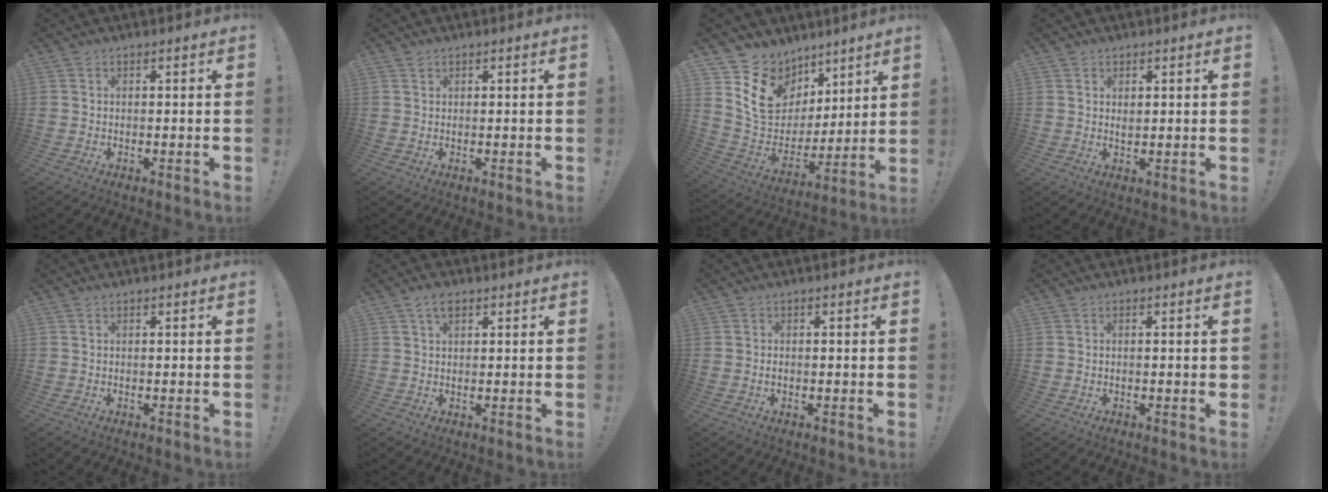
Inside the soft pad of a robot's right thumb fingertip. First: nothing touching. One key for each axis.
{"total": 1.0, "fx": 0.9, "fy": 0.5, "fz": 0.2, "tx": -0.003, "ty": -0.002, "tz": 0.018}
{"total": 16.4, "fx": 8.5, "fy": 12.3, "fz": 6.8, "tx": -0.107, "ty": -0.047, "tz": 0.167}
{"total": 1.5, "fx": 1.1, "fy": 0.9, "fz": 0.6, "tx": 0.002, "ty": -0.004, "tz": 0.017}
{"total": 0.0}
{"total": 3.5, "fx": 1.9, "fy": 1.9, "fz": 2.3, "tx": -0.035, "ty": -0.002, "tz": 0.032}
{"total": 0.6, "fx": -0.2, "fy": 0.3, "fz": 0.5, "tx": -0.012, "ty": 0.002, "tz": -0.004}
{"total": 0.9, "fx": 0.0, "fy": 0.3, "fz": 0.9, "tx": -0.017, "ty": 0.003, "tz": 0.001}